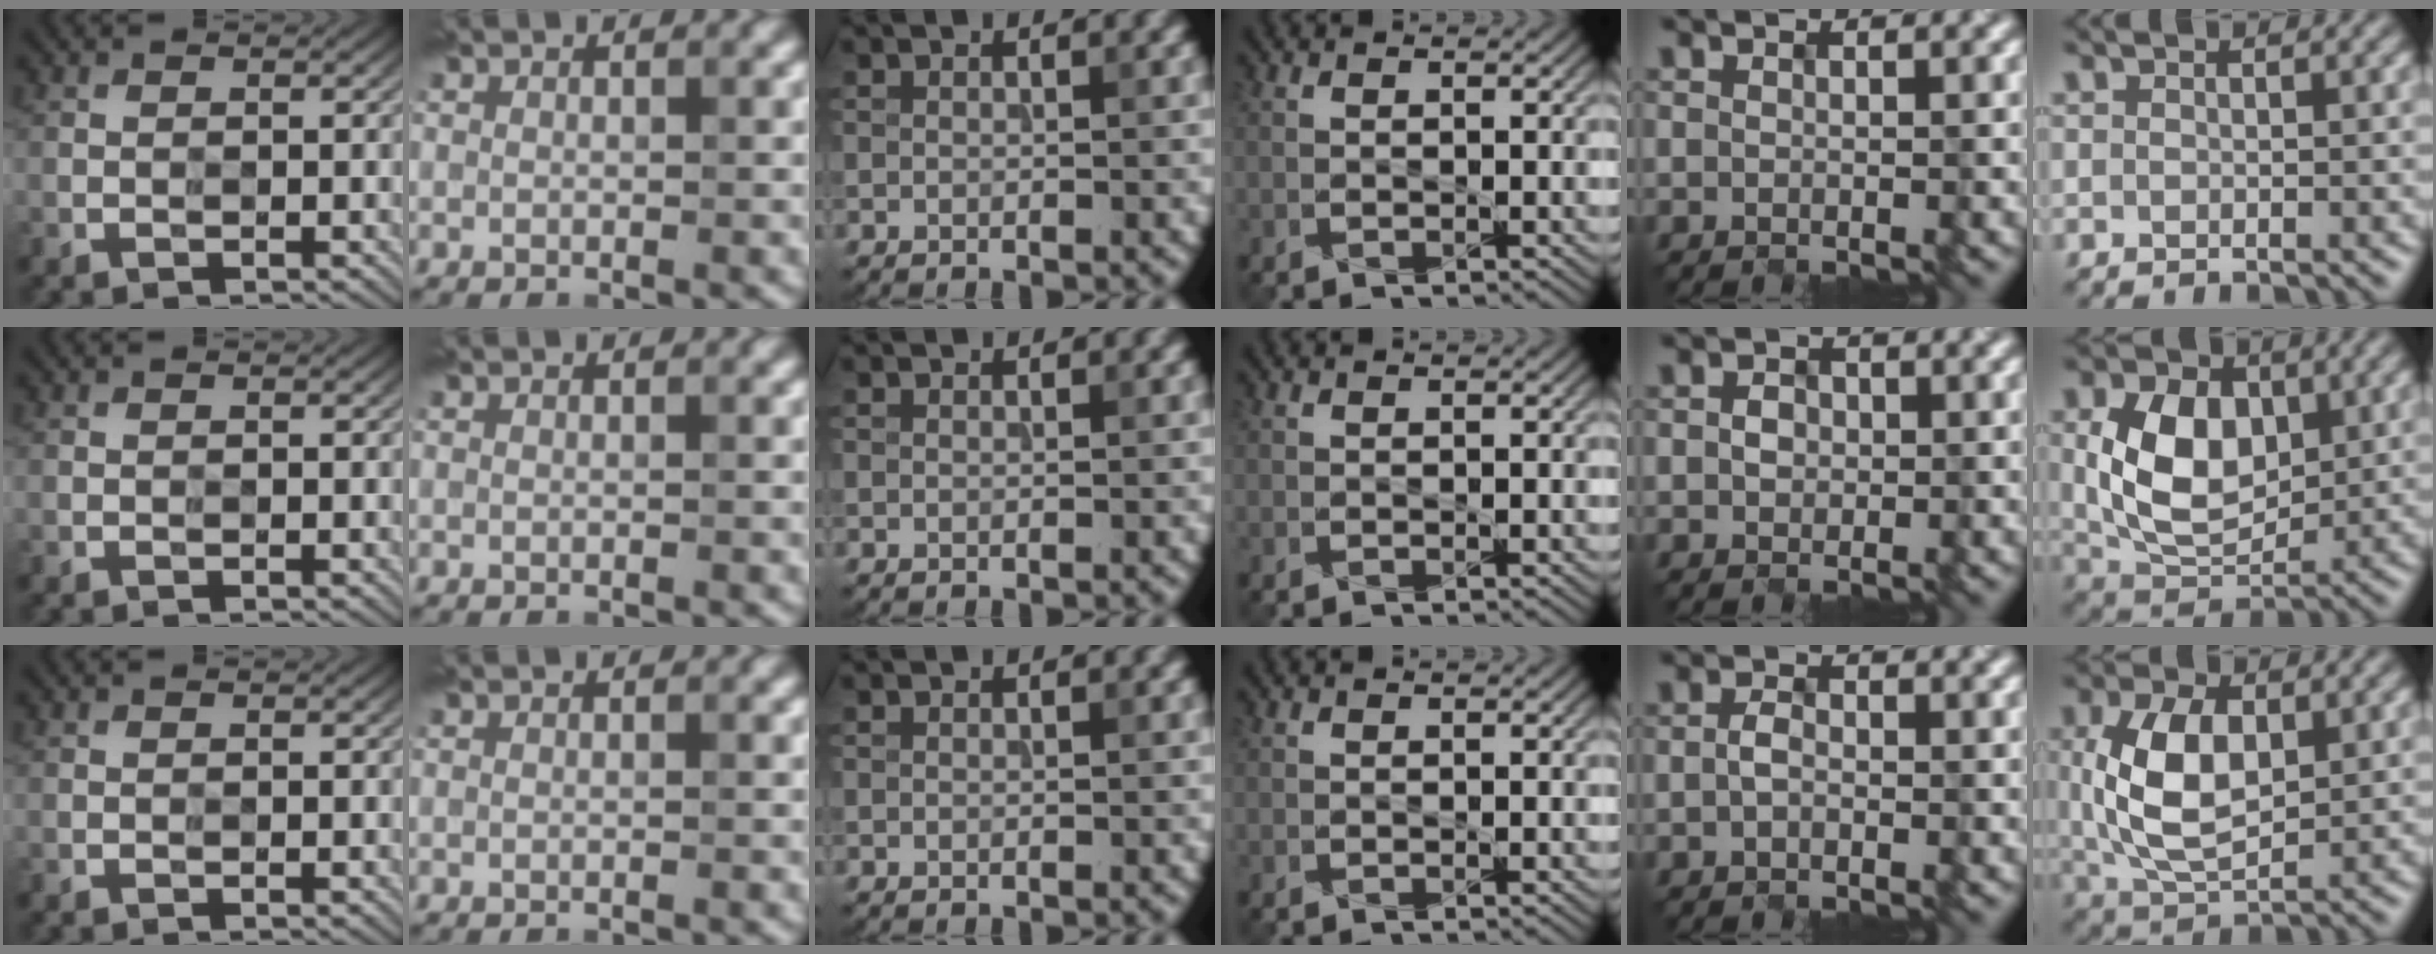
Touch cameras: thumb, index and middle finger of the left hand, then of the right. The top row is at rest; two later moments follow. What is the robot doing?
{"motion": "extract", "object": "drawer"}